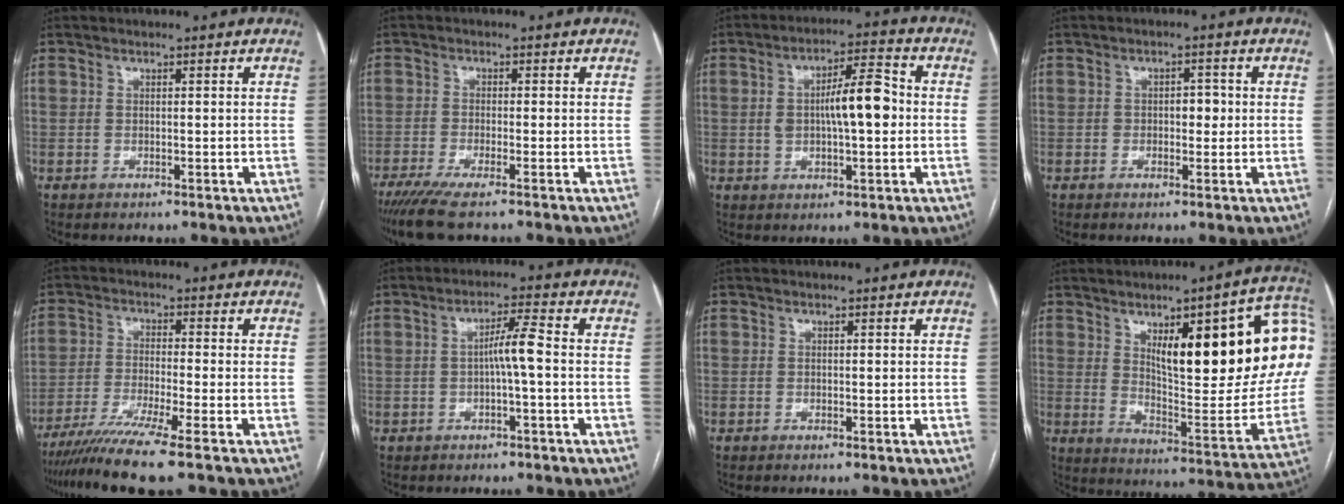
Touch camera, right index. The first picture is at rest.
{"total": 6.8, "force": [-5.2, 0.2, 4.4], "torque": [-0.073, -0.019, -0.086]}
{"total": 9.5, "force": [0.3, 2.7, 9.1], "torque": [-0.156, 0.024, 0.005]}
{"total": 2.8, "force": [0.0, 1.7, 2.3], "torque": [-0.030, 0.008, 0.000]}
{"total": 9.7, "force": [-7.3, -1.6, 6.2], "torque": [-0.104, -0.029, -0.124]}
{"total": 4.2, "force": [-0.5, -0.1, 4.2], "torque": [-0.072, 0.012, -0.006]}
{"total": 0.0}
{"total": 27.9, "force": [8.7, 6.6, 25.7], "torque": [-0.281, 0.027, 0.137]}